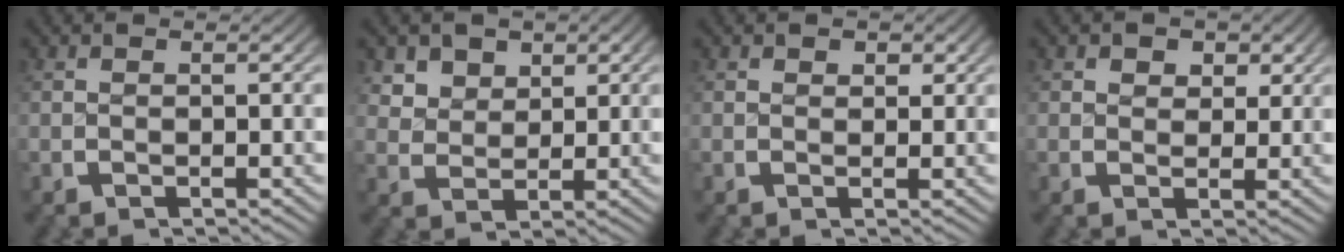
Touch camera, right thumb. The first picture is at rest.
{"total": 3.5, "force": [1.6, 2.7, 1.5], "torque": [-0.027, -0.014, 0.040]}
{"total": 1.0, "force": [0.7, 0.7, 0.3], "torque": [0.002, -0.004, 0.014]}
{"total": 2.0, "force": [1.0, 1.5, 0.8], "torque": [-0.005, -0.012, 0.021]}